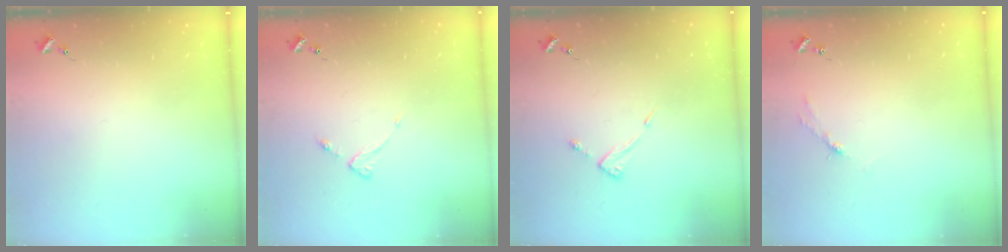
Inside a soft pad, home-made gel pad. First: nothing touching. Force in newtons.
{"total": 2.8, "press": 2.7, "slide": 0.5}
{"total": 3.6, "press": 3.6, "slide": 0.4}
{"total": 2.7, "press": 2.7, "slide": 0.4}